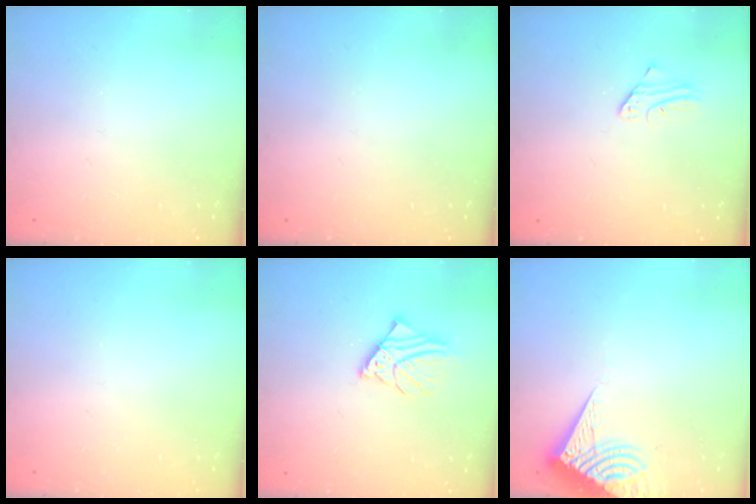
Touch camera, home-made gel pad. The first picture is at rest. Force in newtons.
{"total": 0.0}
{"total": 2.0, "press": 2.0, "slide": 0.1}
{"total": 0.0}
{"total": 6.3, "press": 6.2, "slide": 0.5}
{"total": 14.6, "press": 14.5, "slide": 2.0}